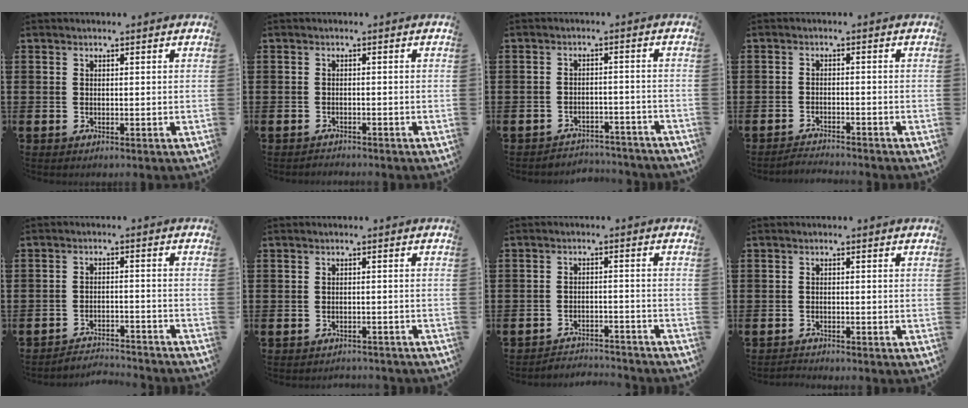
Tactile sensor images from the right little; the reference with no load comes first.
{"total": 0.8, "force": [-0.8, 0.0, -0.1], "torque": [-0.001, 0.001, -0.018]}
{"total": 2.8, "force": [-2.8, 0.2, -0.1], "torque": [-0.005, 0.004, -0.062]}
{"total": 1.7, "force": [-1.7, -0.1, 0.0], "torque": [-0.003, 0.004, -0.036]}
{"total": 2.9, "force": [-2.9, 0.0, -0.2], "torque": [-0.004, 0.003, -0.064]}
{"total": 1.1, "force": [-1.0, 0.0, -0.1], "torque": [-0.002, 0.000, -0.022]}
{"total": 2.8, "force": [-2.8, 0.0, -0.2], "torque": [-0.003, 0.004, -0.062]}
{"total": 0.9, "force": [-0.9, 0.0, -0.1], "torque": [-0.002, -0.001, -0.018]}